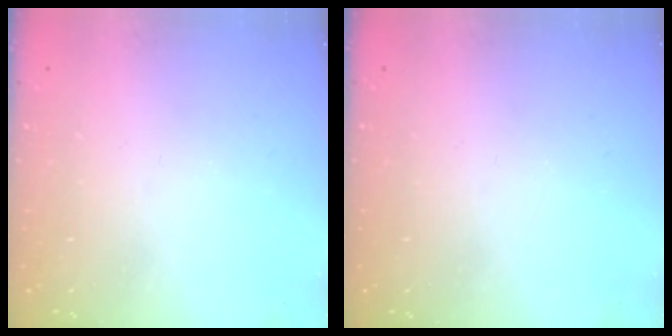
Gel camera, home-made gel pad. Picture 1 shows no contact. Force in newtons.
{"total": 0.0}